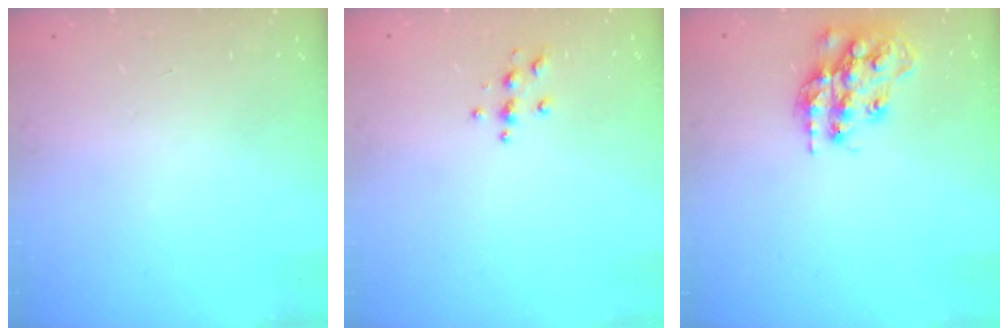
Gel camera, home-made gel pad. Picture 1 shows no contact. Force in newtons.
{"total": 3.9, "press": 3.8, "slide": 0.5}
{"total": 17.3, "press": 17.3, "slide": 1.4}